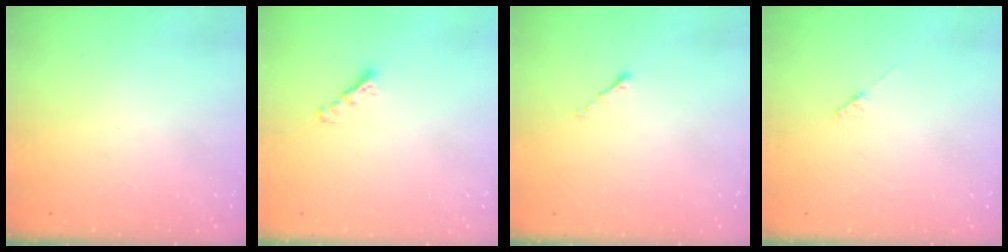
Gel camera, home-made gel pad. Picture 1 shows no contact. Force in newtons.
{"total": 2.5, "press": 2.5, "slide": 0.5}
{"total": 0.0}
{"total": 1.8, "press": 1.7, "slide": 0.3}